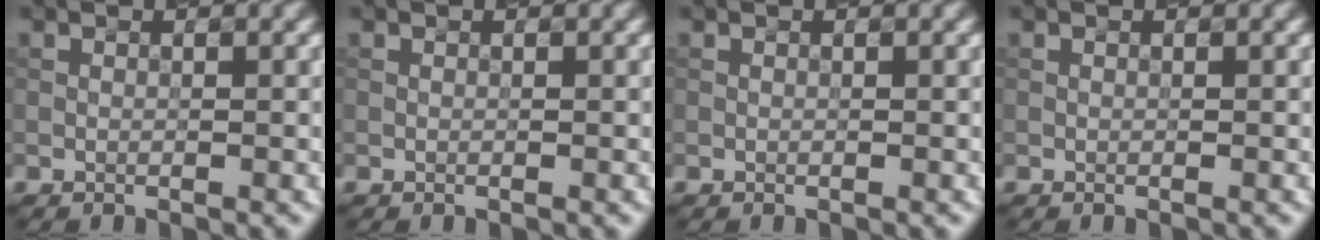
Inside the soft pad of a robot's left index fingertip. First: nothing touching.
{"total": 0.0}
{"total": 0.0}
{"total": 0.0}